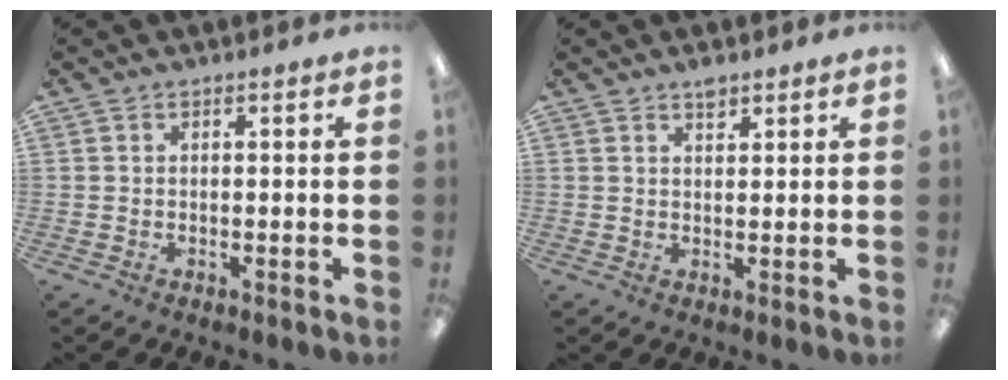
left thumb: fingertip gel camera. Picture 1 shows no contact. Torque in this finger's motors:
{"motor_torque": [0.15, 0.01, -0.14, -0.16, 0.00]}